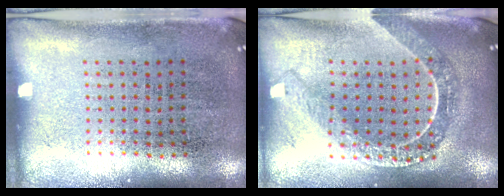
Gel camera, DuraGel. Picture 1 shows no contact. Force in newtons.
{"total": 2.3, "press": 1.9, "slide": 1.2}